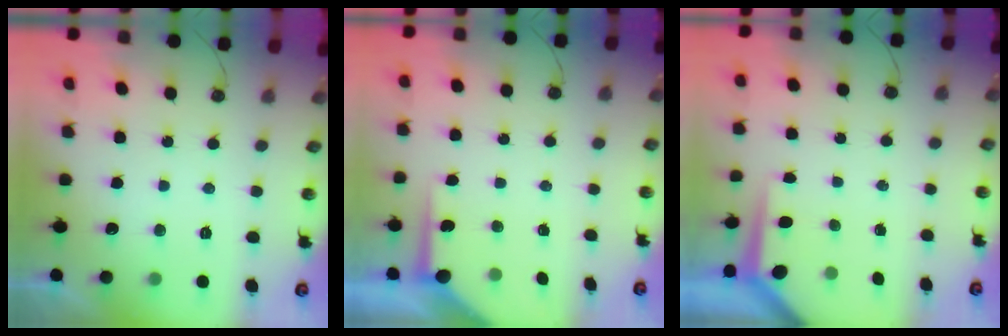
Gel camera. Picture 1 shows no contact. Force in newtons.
{"total": 5.7, "press": 5.7, "slide": 0.7}
{"total": 3.9, "press": 3.9, "slide": 0.3}